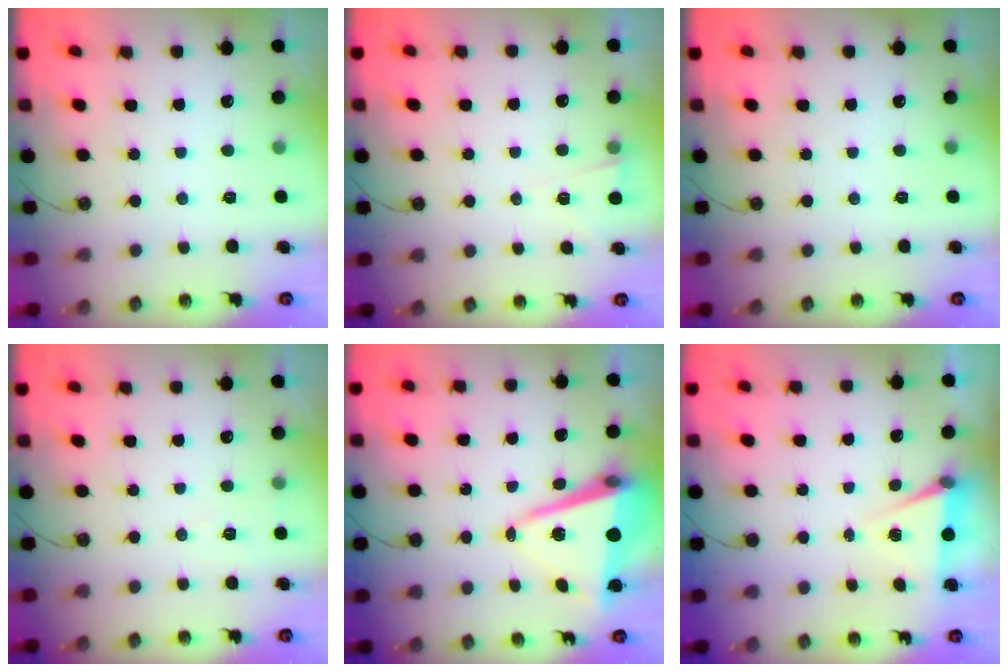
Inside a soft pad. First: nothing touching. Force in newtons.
{"total": 2.7, "press": 2.3, "slide": 1.5}
{"total": 0.0}
{"total": 5.7, "press": 3.8, "slide": 4.2}
{"total": 10.3, "press": 9.8, "slide": 3.1}
{"total": 5.2, "press": 2.6, "slide": 4.5}